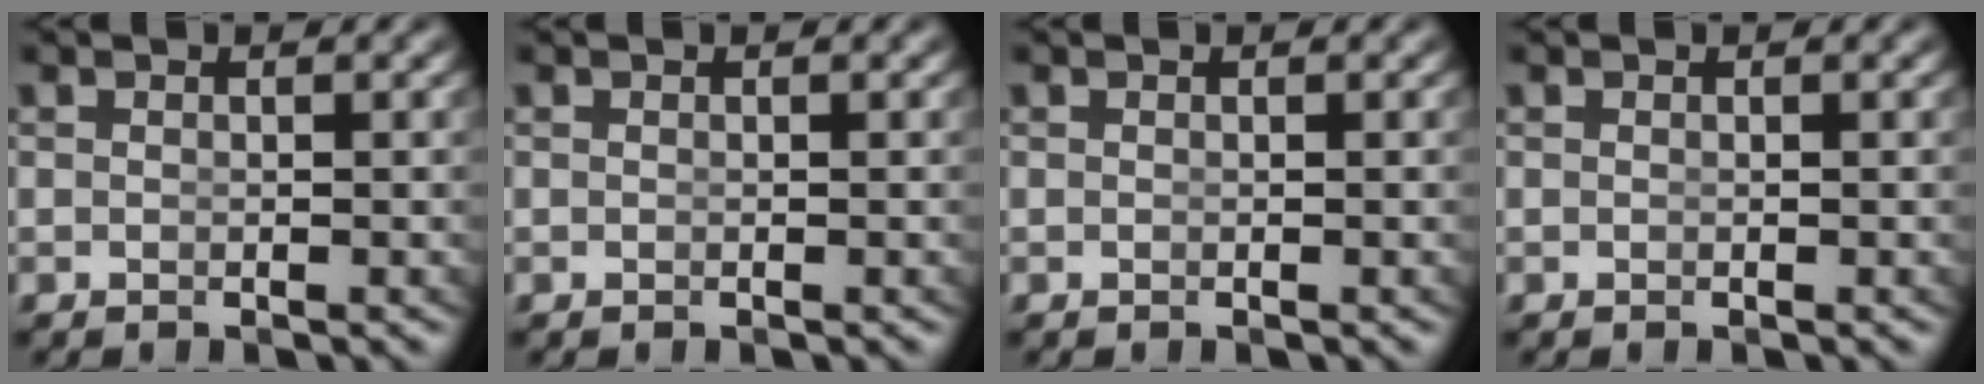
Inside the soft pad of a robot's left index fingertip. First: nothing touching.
{"total": 0.0}
{"total": 0.0}
{"total": 0.0}